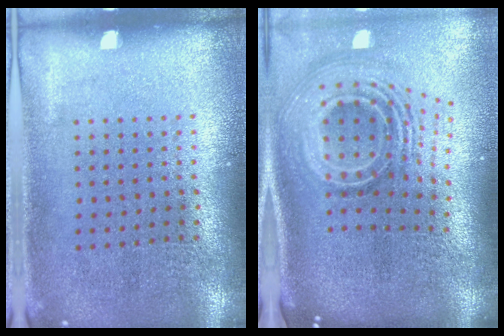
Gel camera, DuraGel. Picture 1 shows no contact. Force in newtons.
{"total": 2.8, "press": 1.8, "slide": 2.1}